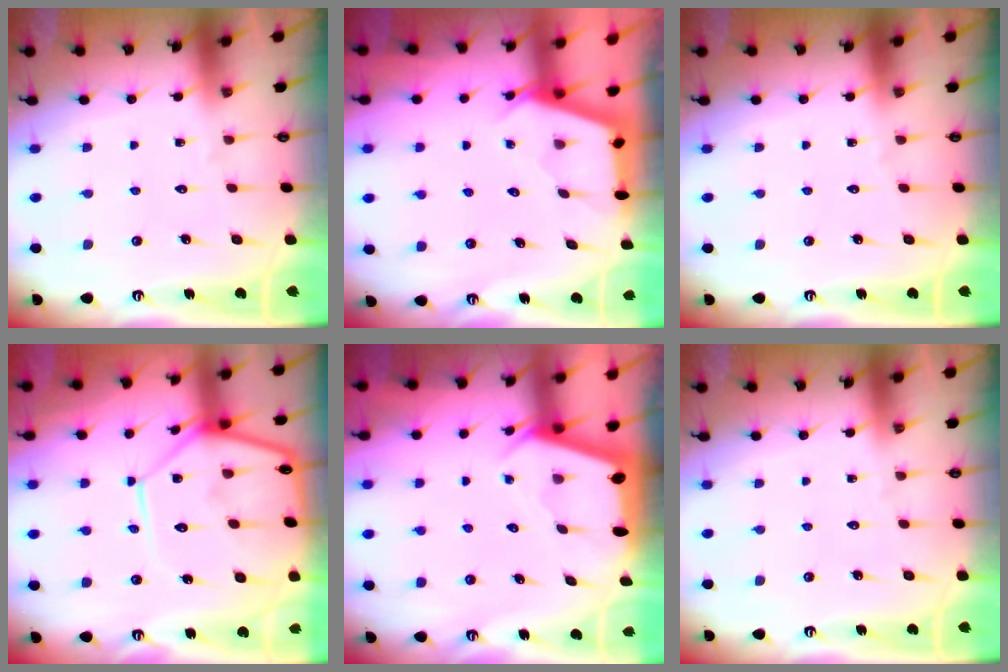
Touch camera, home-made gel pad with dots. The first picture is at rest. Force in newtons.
{"total": 2.5, "press": 2.5, "slide": 0.3}
{"total": 0.0}
{"total": 14.1, "press": 14.0, "slide": 1.2}
{"total": 2.4, "press": 2.4, "slide": 0.3}
{"total": 0.0}